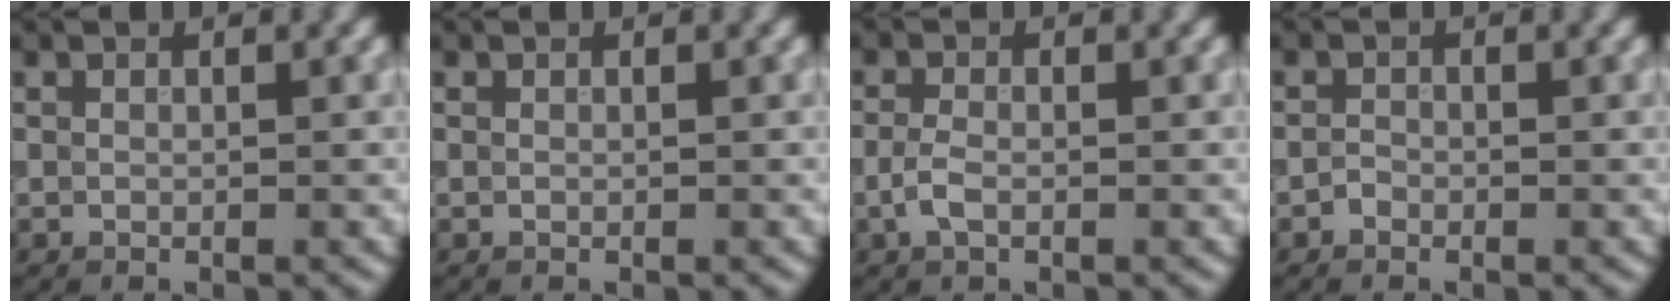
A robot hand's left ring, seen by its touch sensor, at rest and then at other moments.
{"total": 0.0}
{"total": 1.8, "force": [-0.8, 1.0, 1.4], "torque": [-0.035, 0.001, -0.021]}
{"total": 0.7, "force": [-0.6, 0.4, 0.1], "torque": [-0.002, -0.001, -0.016]}